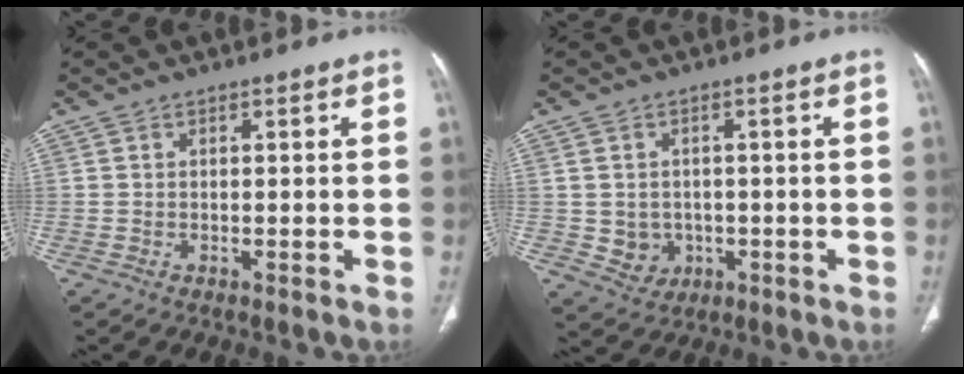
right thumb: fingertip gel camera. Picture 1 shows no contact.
{"total": 4.8, "force": [-0.6, 4.3, 2.0], "torque": [-0.015, 0.003, 0.005]}